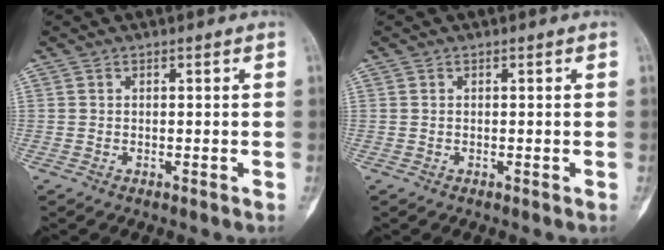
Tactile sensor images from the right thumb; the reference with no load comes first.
{"total": 0.0}